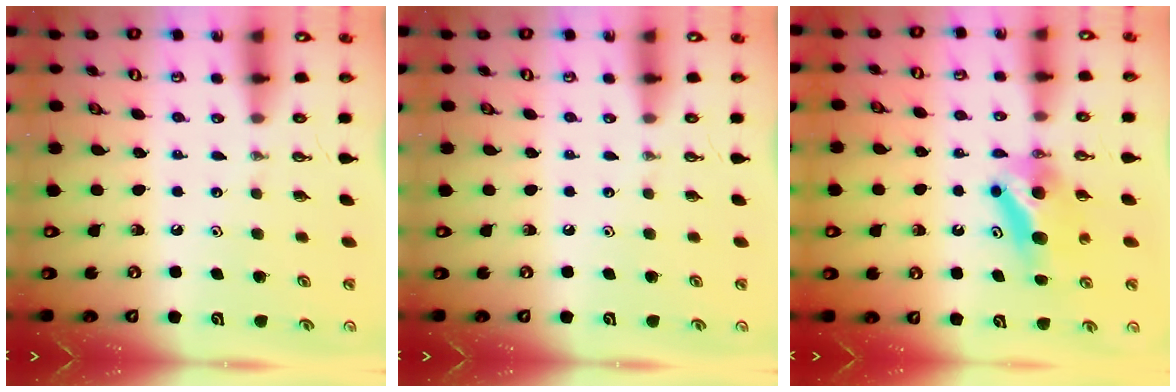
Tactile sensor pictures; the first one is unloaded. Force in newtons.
{"total": 0.0}
{"total": 7.6, "press": 7.1, "slide": 2.6}